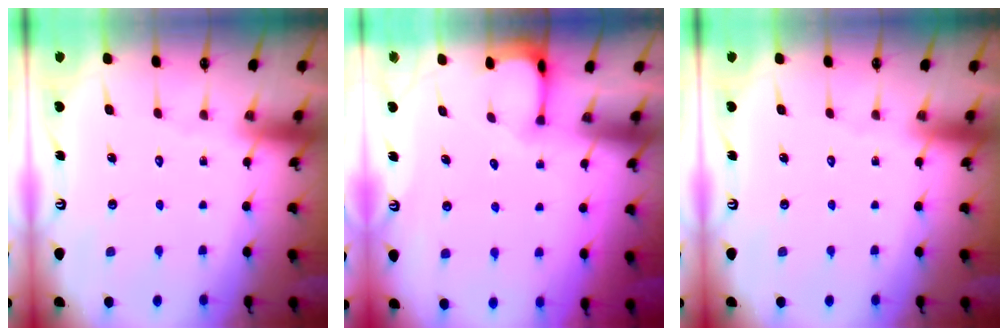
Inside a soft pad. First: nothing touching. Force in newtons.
{"total": 2.3, "press": 2.3, "slide": 0.4}
{"total": 0.0}